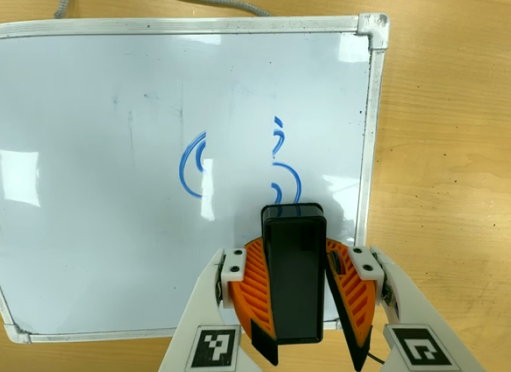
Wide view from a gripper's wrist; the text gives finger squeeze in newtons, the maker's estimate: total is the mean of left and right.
{"total": 9.3, "left": 10.1, "right": 8.5}